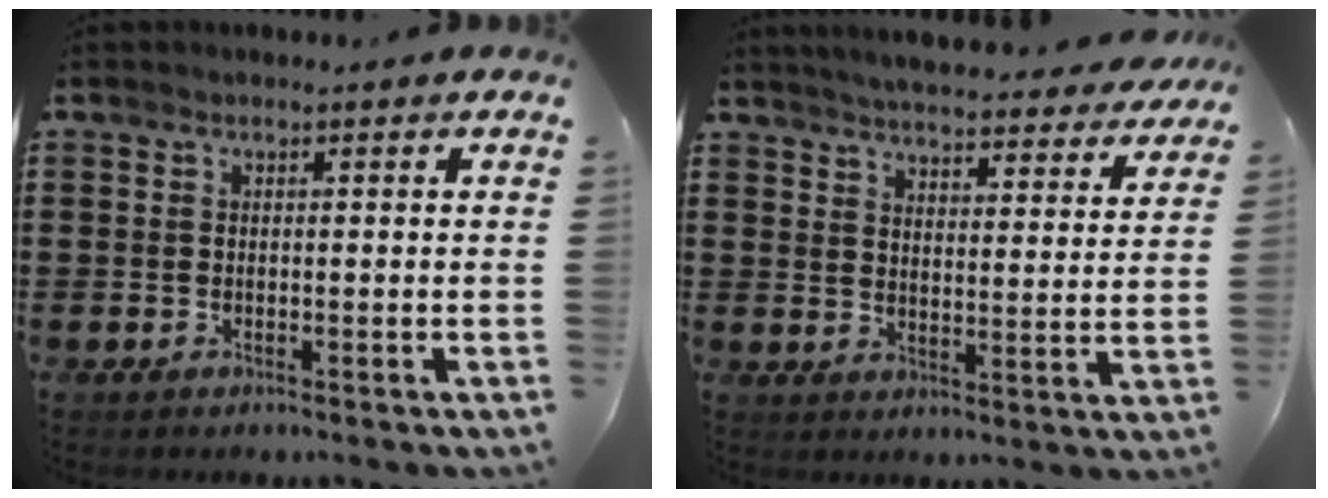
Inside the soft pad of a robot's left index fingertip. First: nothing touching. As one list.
[{"total": 4.9, "force": [4.8, -0.4, 0.9], "torque": [-0.040, -0.034, 0.082]}]